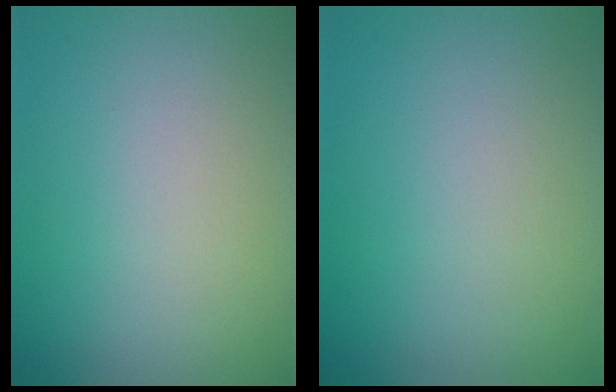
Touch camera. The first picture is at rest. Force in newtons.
{"total": 0.0}